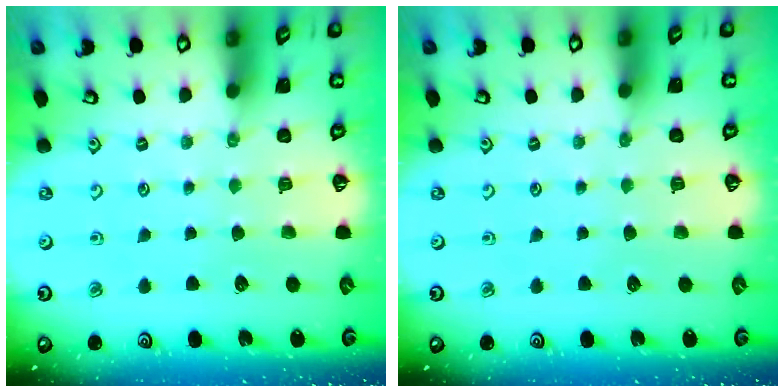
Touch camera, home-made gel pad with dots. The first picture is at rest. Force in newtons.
{"total": 0.0}